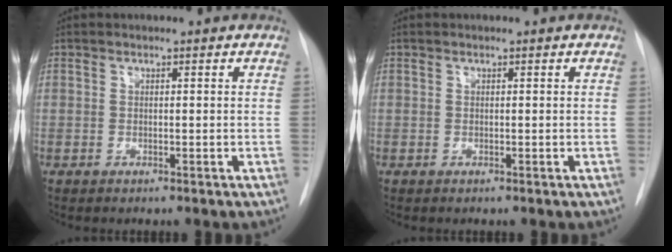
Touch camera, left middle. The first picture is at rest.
{"total": 0.0}